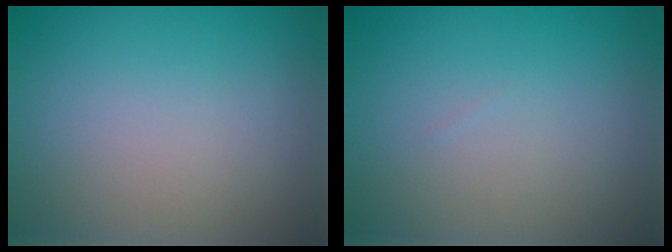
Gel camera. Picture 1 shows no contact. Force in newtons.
{"total": 0.0}